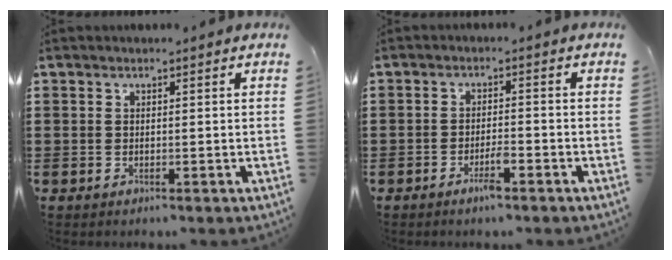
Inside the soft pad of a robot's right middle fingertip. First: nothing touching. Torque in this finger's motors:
{"motor_torque": [0.63, -0.51, 0.03, 0.05]}